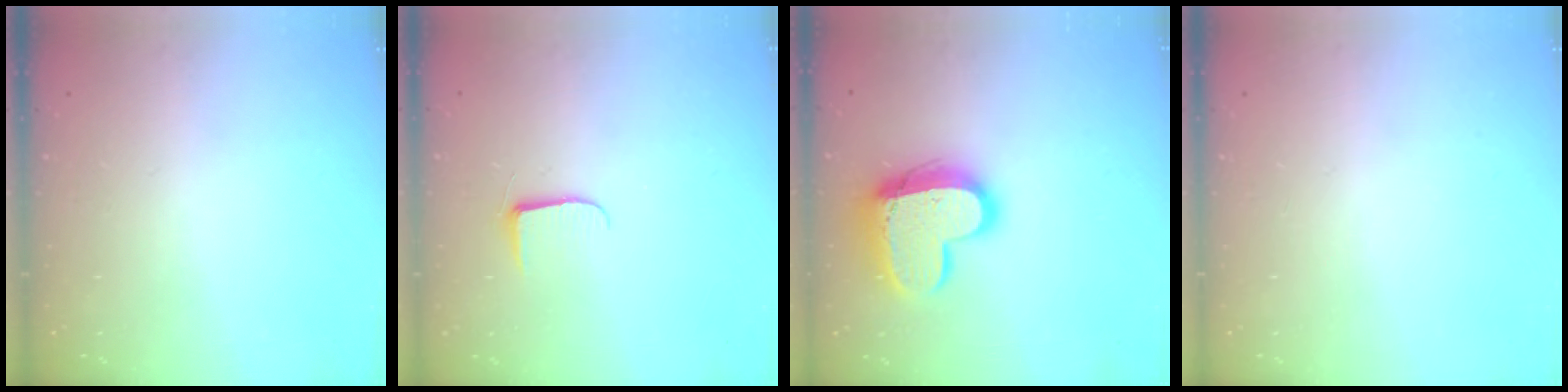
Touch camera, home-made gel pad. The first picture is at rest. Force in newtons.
{"total": 5.1, "press": 5.1, "slide": 0.5}
{"total": 16.9, "press": 16.8, "slide": 1.4}
{"total": 0.0}